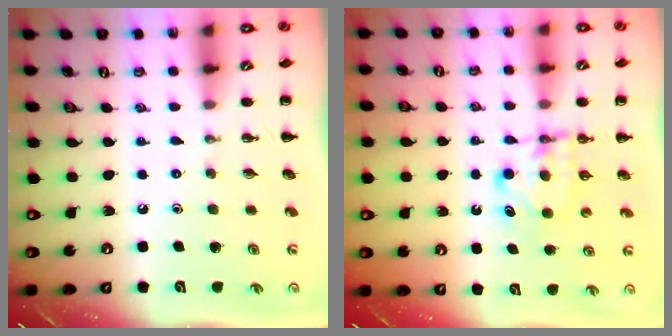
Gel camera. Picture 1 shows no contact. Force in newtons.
{"total": 6.4, "press": 6.4, "slide": 0.5}